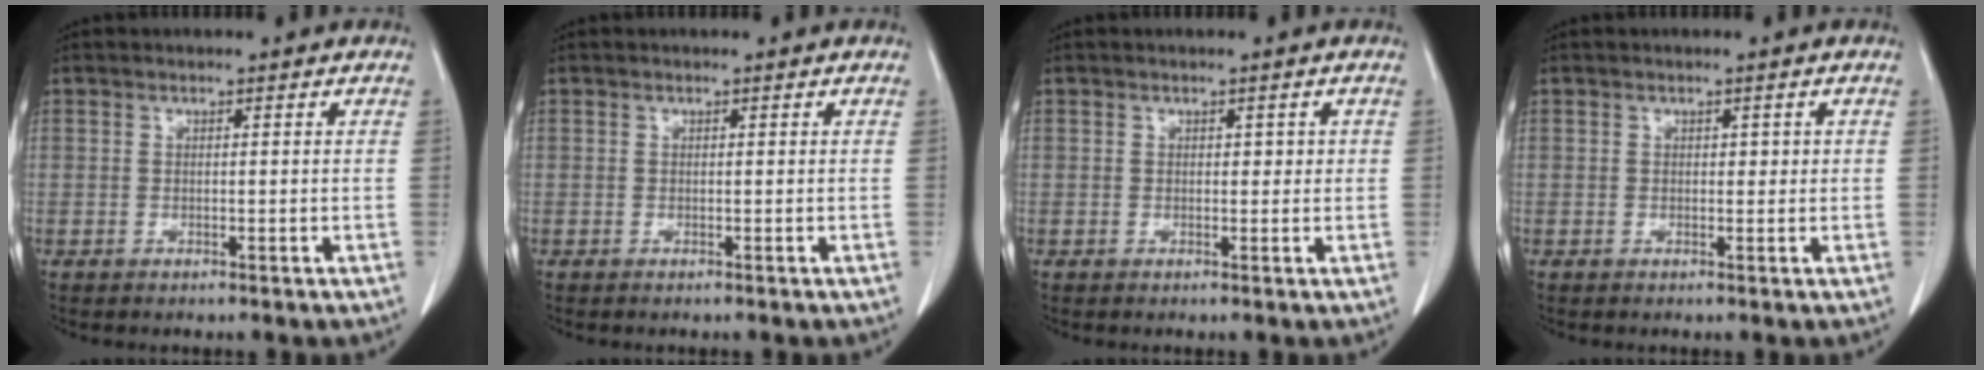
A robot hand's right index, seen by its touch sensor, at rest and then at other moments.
{"total": 0.0}
{"total": 1.3, "force": [0.2, 1.0, 0.9], "torque": [-0.008, 0.007, 0.003]}
{"total": 1.1, "force": [0.2, 0.8, 0.7], "torque": [-0.007, 0.004, 0.003]}